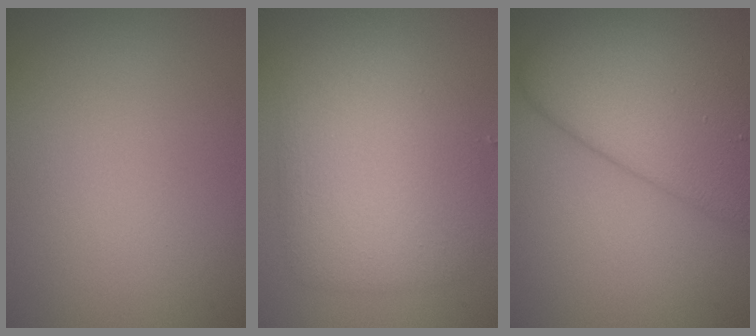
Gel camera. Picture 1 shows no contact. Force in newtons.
{"total": 6.0, "press": 6.0, "slide": 0.1}
{"total": 8.5, "press": 8.5, "slide": 0.4}